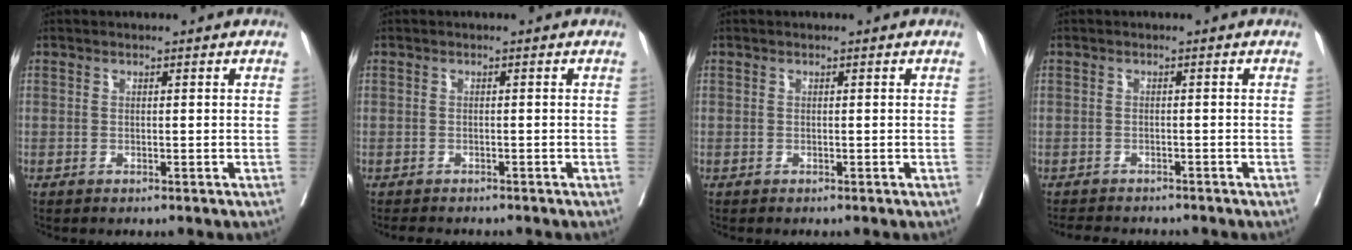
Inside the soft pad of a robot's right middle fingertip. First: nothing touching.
{"total": 3.9, "force": [-3.4, 1.3, 1.3], "torque": [-0.024, -0.008, -0.047]}
{"total": 0.0}
{"total": 5.7, "force": [-5.3, 1.6, 1.5], "torque": [-0.023, -0.008, -0.075]}